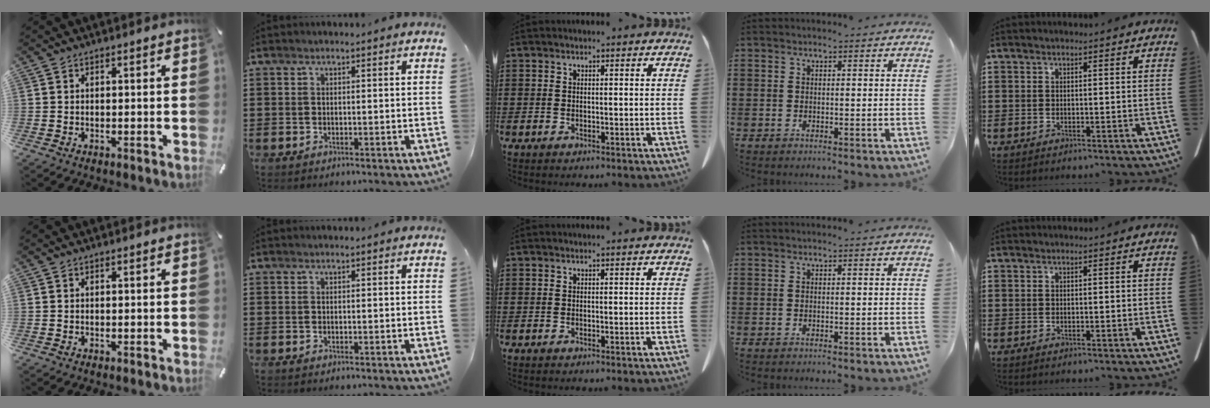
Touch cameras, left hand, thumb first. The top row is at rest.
{}